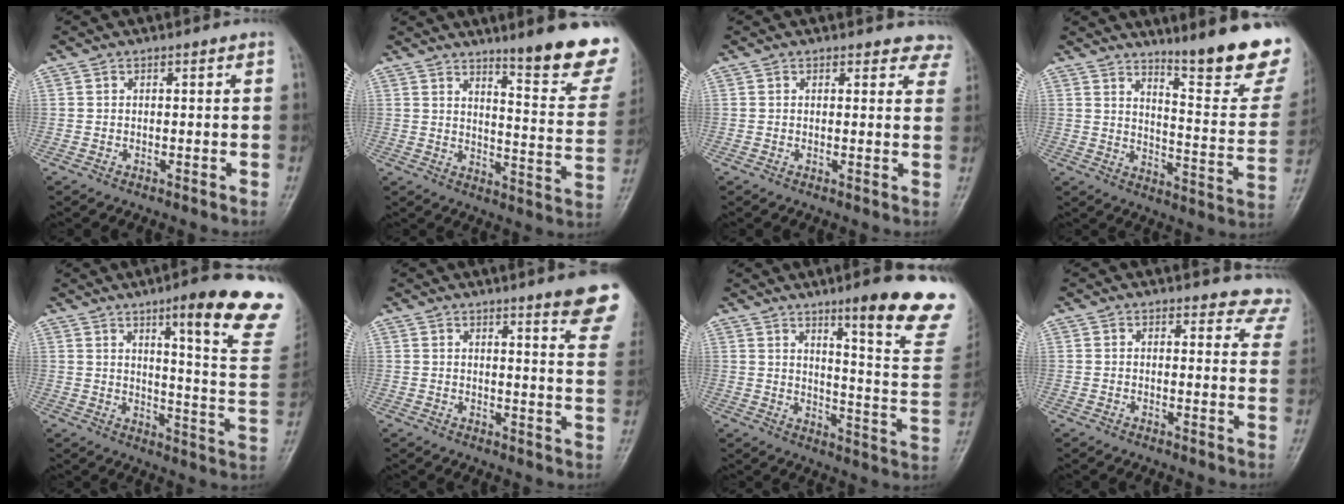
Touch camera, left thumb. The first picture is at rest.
{"total": 16.6, "force": [11.8, 2.2, 11.5], "torque": [-0.116, -0.090, 0.158]}
{"total": 5.3, "force": [4.8, 2.1, 0.1], "torque": [0.046, -0.021, 0.024]}
{"total": 18.4, "force": [13.8, 2.4, 11.9], "torque": [-0.130, -0.119, 0.192]}
{"total": 20.5, "force": [12.5, 3.0, 16.0], "torque": [-0.180, -0.065, 0.161]}
{"total": 11.8, "force": [8.5, 1.3, 8.0], "torque": [-0.071, -0.042, 0.085]}
{"total": 19.2, "force": [12.3, 2.4, 14.5], "torque": [-0.153, -0.076, 0.167]}
{"total": 8.1, "force": [7.6, 2.9, 0.0], "torque": [0.056, -0.045, 0.045]}